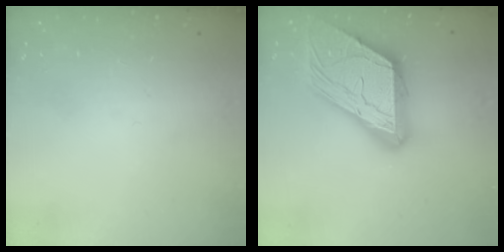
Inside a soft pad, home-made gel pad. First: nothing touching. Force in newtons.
{"total": 23.3, "press": 23.2, "slide": 2.2}